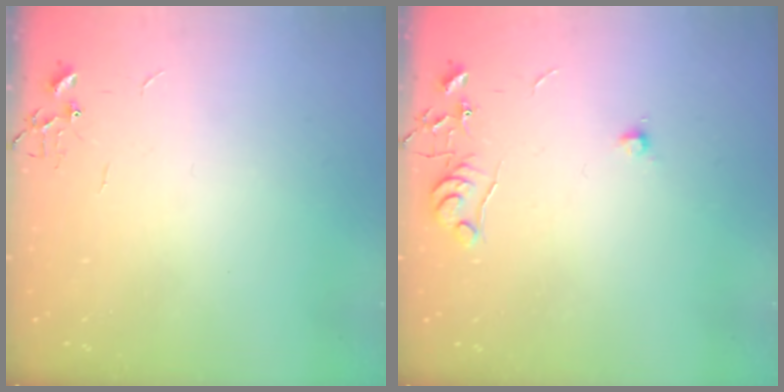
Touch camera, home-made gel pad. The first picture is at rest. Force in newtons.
{"total": 7.7, "press": 7.7, "slide": 0.8}